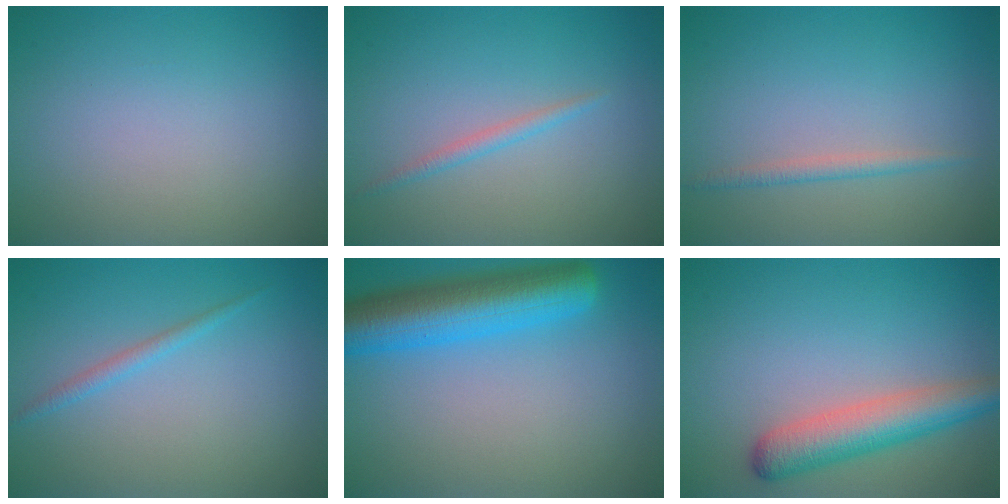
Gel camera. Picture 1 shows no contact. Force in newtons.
{"total": 1.1, "press": 1.1, "slide": 0.0}
{"total": 1.2, "press": 1.2, "slide": 0.1}
{"total": 1.2, "press": 1.2, "slide": 0.1}
{"total": 7.7, "press": 7.7, "slide": 0.3}
{"total": 5.0, "press": 5.0, "slide": 0.2}